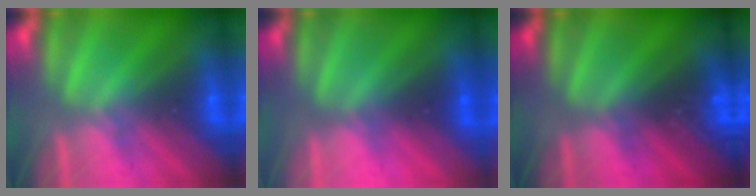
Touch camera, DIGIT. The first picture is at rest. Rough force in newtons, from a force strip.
{"total": 3.1}
{"total": 2.9}